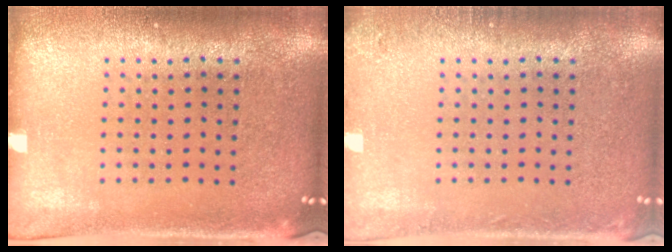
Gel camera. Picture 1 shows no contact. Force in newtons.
{"total": 1.1, "press": 1.1, "slide": 0.1}